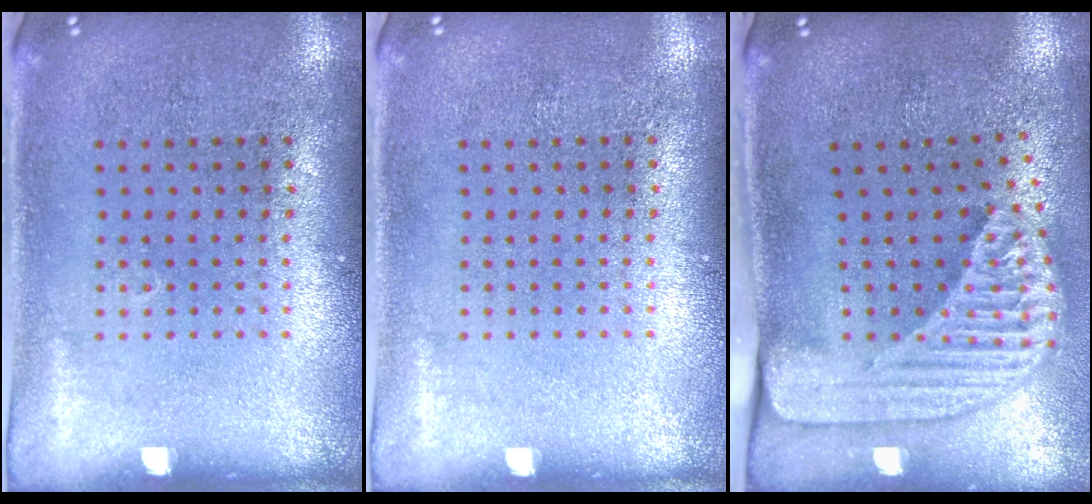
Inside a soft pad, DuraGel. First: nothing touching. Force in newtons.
{"total": 0.0}
{"total": 2.5, "press": 1.7, "slide": 1.8}